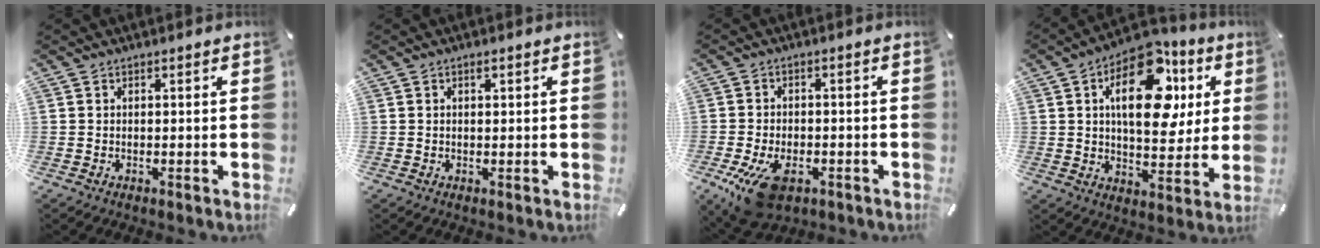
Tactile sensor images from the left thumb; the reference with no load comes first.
{"total": 1.1, "force": [0.4, 0.5, 0.9], "torque": [-0.018, 0.003, 0.005]}
{"total": 10.4, "force": [-4.8, 5.8, 7.1], "torque": [-0.151, 0.004, -0.085]}
{"total": 20.4, "force": [7.2, 11.6, 15.1], "torque": [-0.221, -0.025, 0.117]}